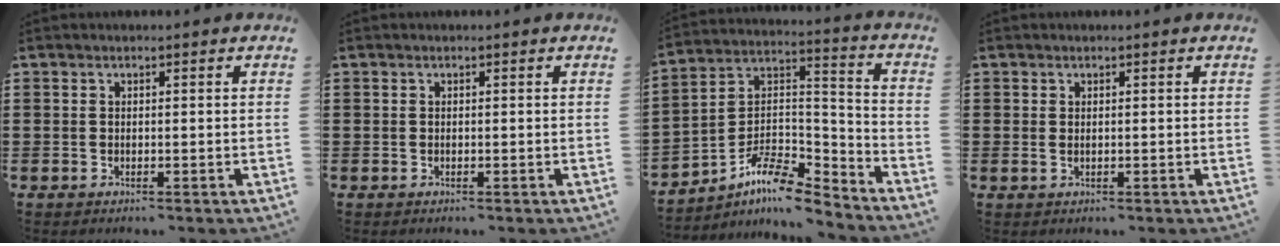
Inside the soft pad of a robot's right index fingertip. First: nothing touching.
{"total": 0.0}
{"total": 9.5, "force": [-7.6, 3.0, 4.9], "torque": [-0.096, 0.016, -0.150]}
{"total": 0.6, "force": [0.3, 0.2, 0.4], "torque": [-0.010, 0.002, 0.006]}